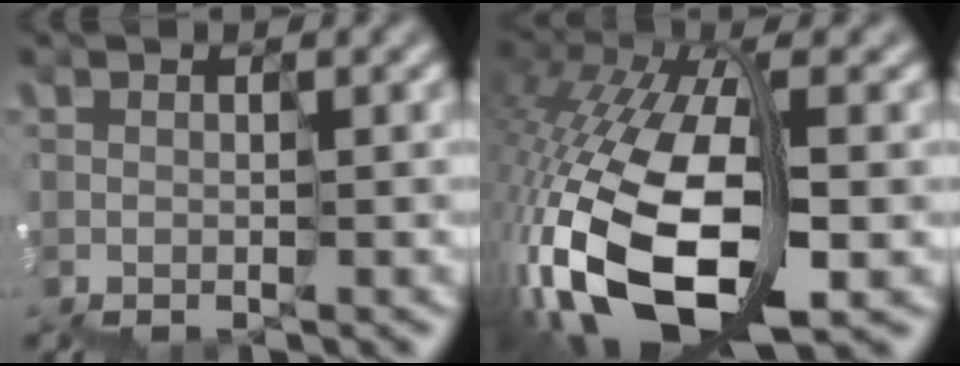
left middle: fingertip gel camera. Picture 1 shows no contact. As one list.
[{"total": 13.0, "force": [-4.3, 6.6, 10.3], "torque": [-0.245, -0.013, -0.074]}]